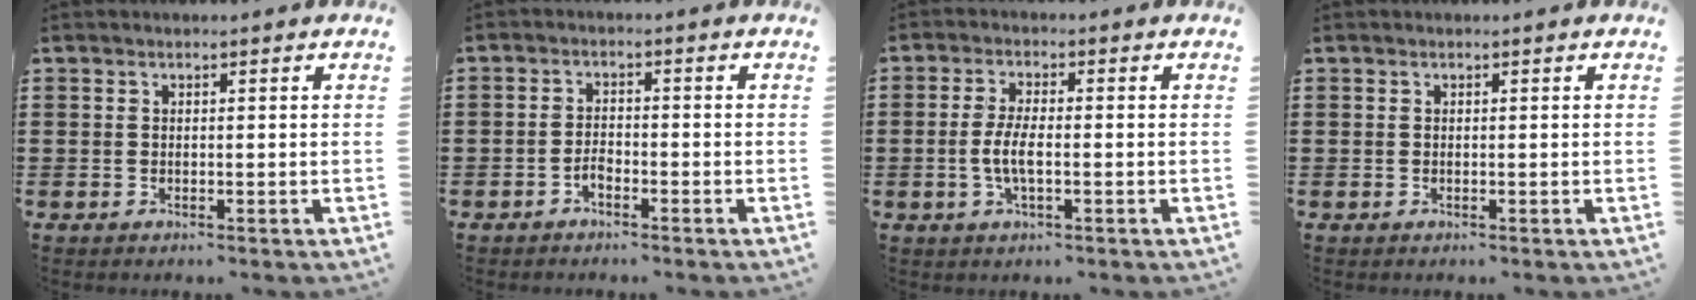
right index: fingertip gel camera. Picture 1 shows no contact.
{"total": 1.8, "force": [-1.4, 0.8, 0.8], "torque": [-0.020, 0.001, -0.028]}
{"total": 4.3, "force": [-1.0, 1.2, 4.0], "torque": [-0.092, -0.003, -0.025]}
{"total": 0.0}